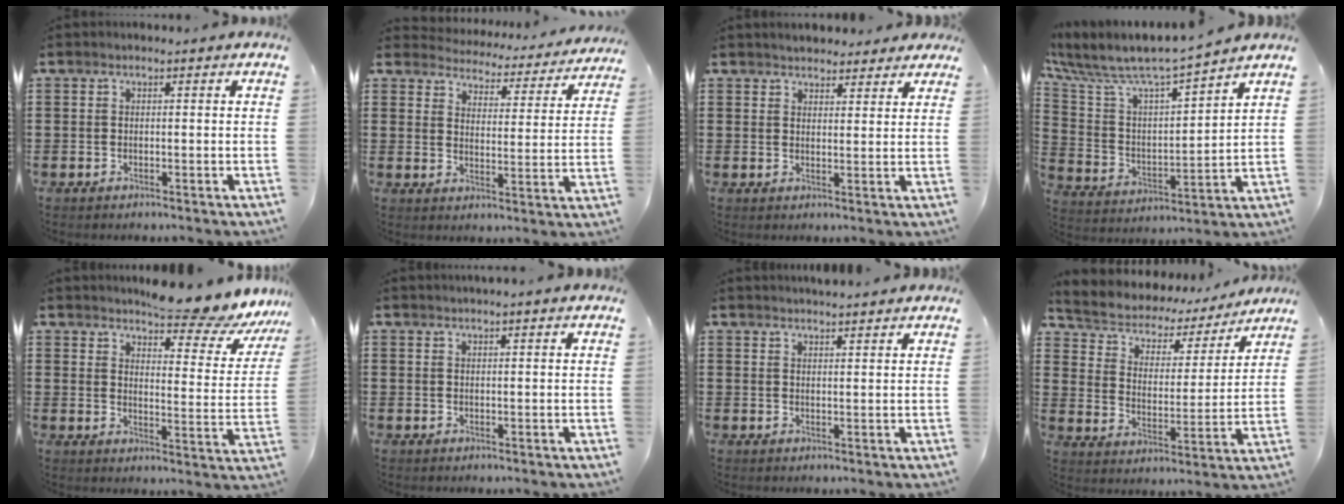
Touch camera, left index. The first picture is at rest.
{"total": 3.7, "force": [3.7, 0.2, -0.3], "torque": [-0.013, -0.035, 0.057]}
{"total": 2.8, "force": [2.8, 0.7, 0.0], "torque": [-0.008, -0.002, 0.052]}
{"total": 7.1, "force": [6.6, 0.5, 2.5], "torque": [-0.085, -0.056, 0.107]}
{"total": 8.3, "force": [7.6, 0.7, 3.1], "torque": [-0.058, -0.047, 0.133]}
{"total": 1.1, "force": [1.1, -0.1, 0.3], "torque": [-0.006, -0.002, 0.021]}
{"total": 2.3, "force": [2.3, -0.2, 0.0], "torque": [-0.005, -0.006, 0.045]}
{"total": 4.2, "force": [3.8, 1.9, 0.5], "torque": [-0.037, -0.028, 0.057]}